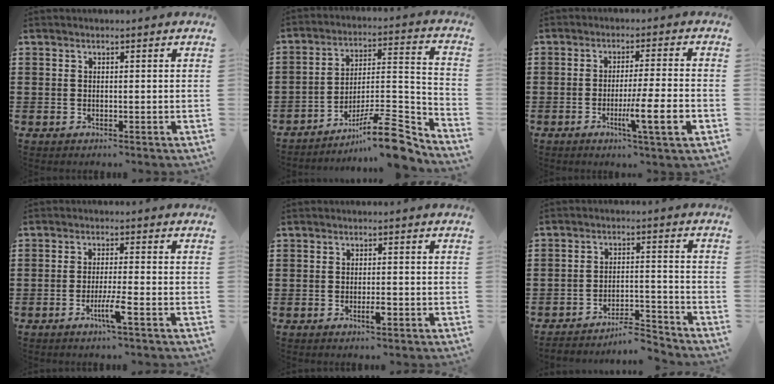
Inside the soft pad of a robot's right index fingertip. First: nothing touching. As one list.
[{"total": 12.4, "force": [-9.6, 2.3, 7.5], "torque": [-0.101, 0.040, -0.174]}, {"total": 7.4, "force": [-2.6, -0.1, 6.9], "torque": [-0.111, -0.010, -0.044]}, {"total": 4.3, "force": [-2.2, -0.2, 3.7], "torque": [-0.074, -0.018, -0.041]}, {"total": 2.2, "force": [-1.0, 0.5, 1.9], "torque": [-0.041, -0.002, -0.021]}, {"total": 5.6, "force": [-5.5, 0.6, 1.2], "torque": [-0.017, 0.008, -0.108]}]